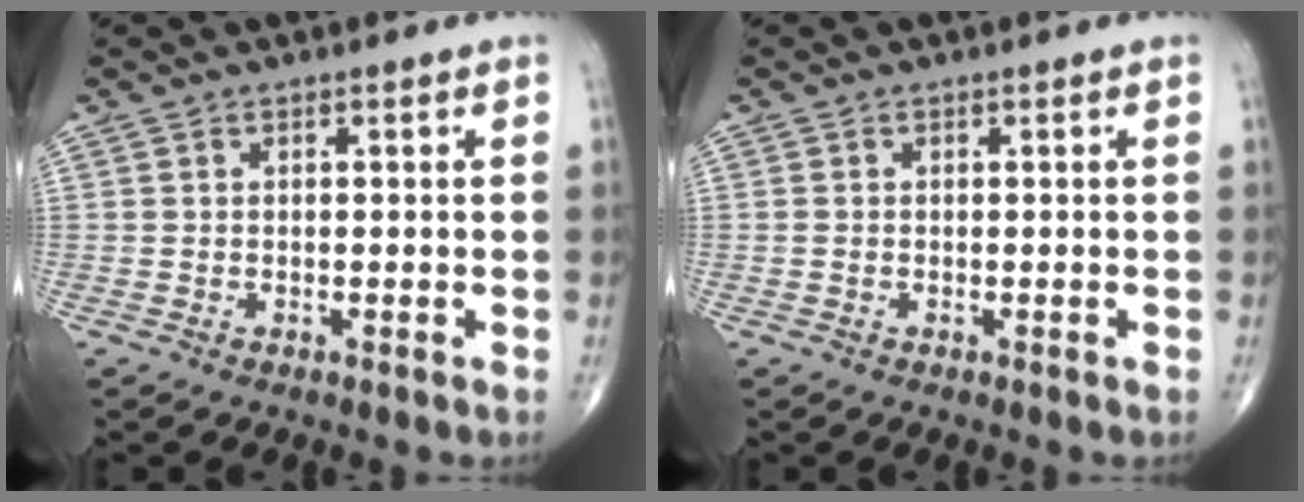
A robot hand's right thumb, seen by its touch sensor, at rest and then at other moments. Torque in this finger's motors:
{"motor_torque": [-0.05, 0.06, 0.05, 0.15, 0.01]}